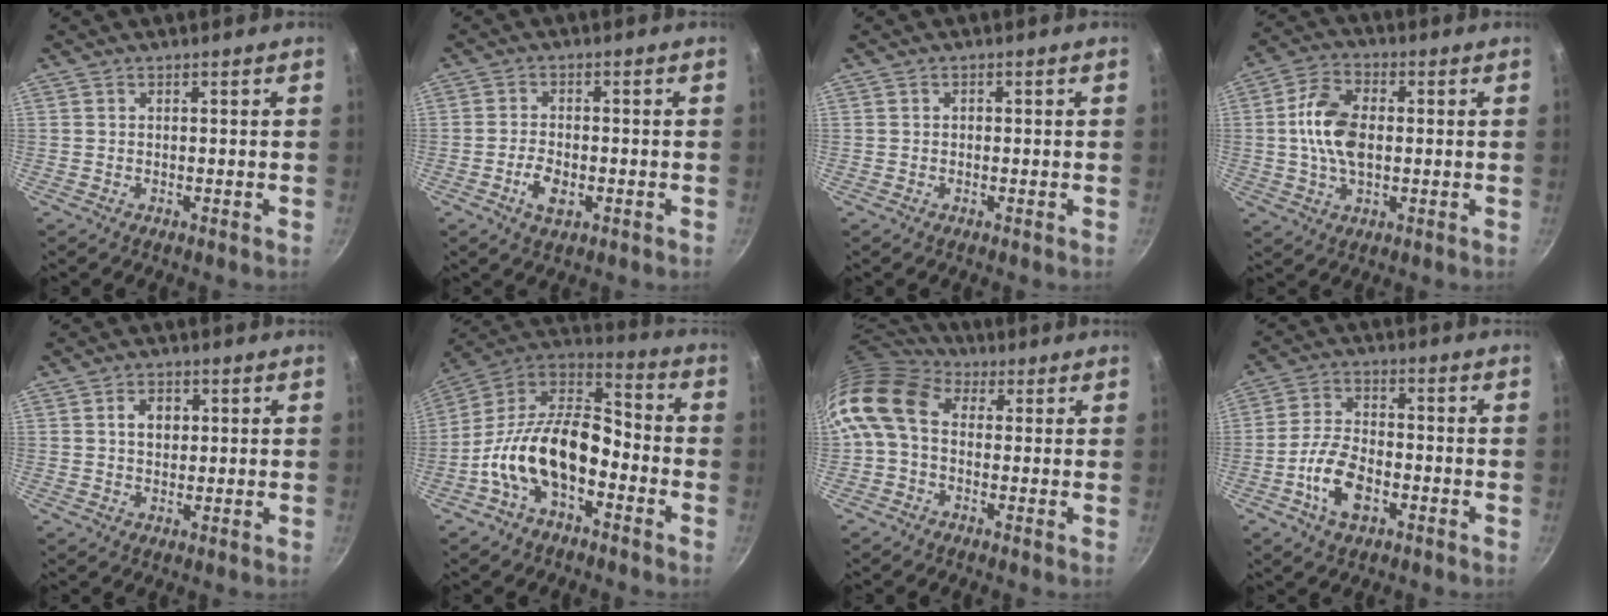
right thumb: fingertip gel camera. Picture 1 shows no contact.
{"total": 4.8, "force": [-1.7, 2.6, 3.7], "torque": [-0.069, 0.010, -0.032]}
{"total": 0.7, "force": [-0.1, 0.6, 0.3], "torque": [-0.002, 0.004, -0.001]}
{"total": 10.7, "force": [0.3, 6.6, 8.5], "torque": [-0.150, 0.016, -0.003]}
{"total": 4.1, "force": [0.9, 3.1, 2.5], "torque": [-0.023, 0.004, 0.014]}
{"total": 18.6, "force": [-6.0, 10.8, 14.0], "torque": [-0.230, 0.068, -0.130]}
{"total": 11.7, "force": [1.2, 8.5, 7.9], "torque": [-0.148, 0.023, 0.001]}
{"total": 8.2, "force": [-3.2, 4.4, 6.1], "torque": [-0.114, 0.023, -0.065]}